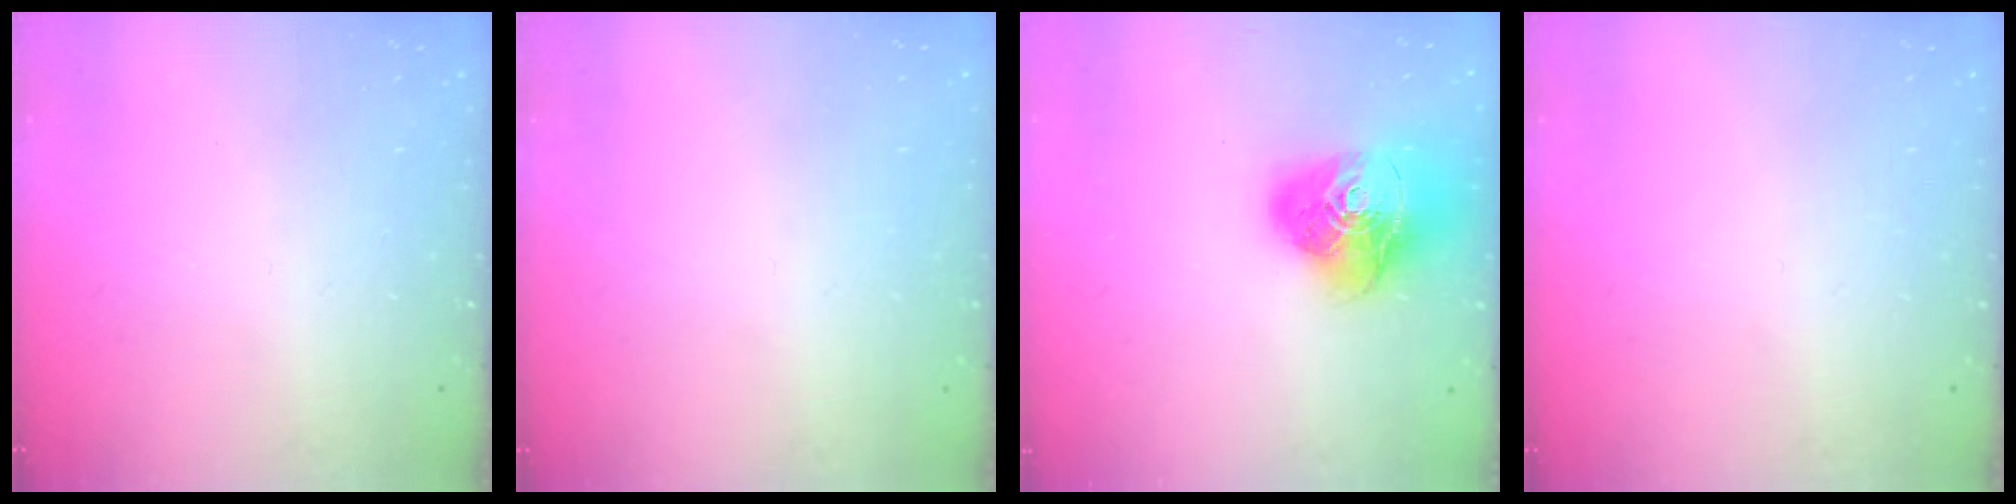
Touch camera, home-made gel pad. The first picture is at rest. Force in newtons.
{"total": 0.7, "press": 0.7, "slide": 0.1}
{"total": 19.4, "press": 19.3, "slide": 2.3}
{"total": 0.0}